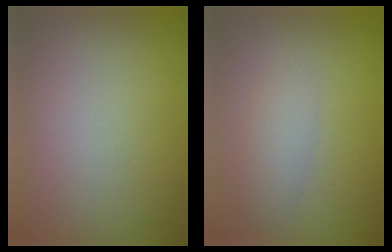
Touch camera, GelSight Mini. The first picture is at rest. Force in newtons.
{"total": 2.3, "press": 2.3, "slide": 0.1}